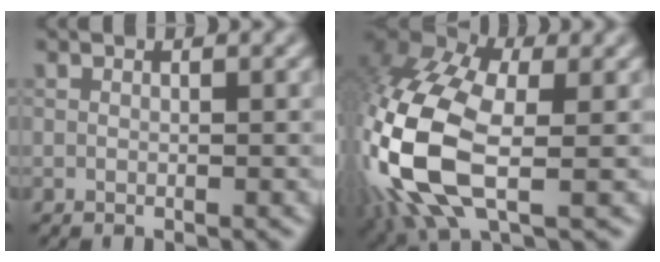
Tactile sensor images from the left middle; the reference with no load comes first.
{"total": 13.6, "force": [-2.3, 7.6, 11.0], "torque": [-0.279, -0.013, -0.046]}